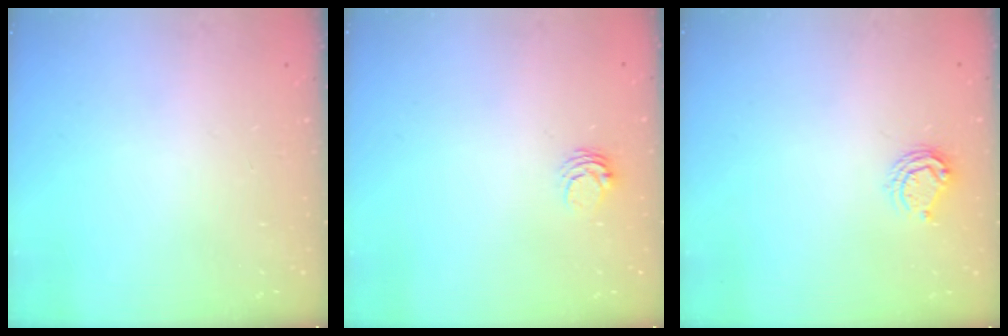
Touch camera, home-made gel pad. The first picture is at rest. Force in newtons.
{"total": 4.4, "press": 4.3, "slide": 0.6}
{"total": 5.9, "press": 5.8, "slide": 0.7}